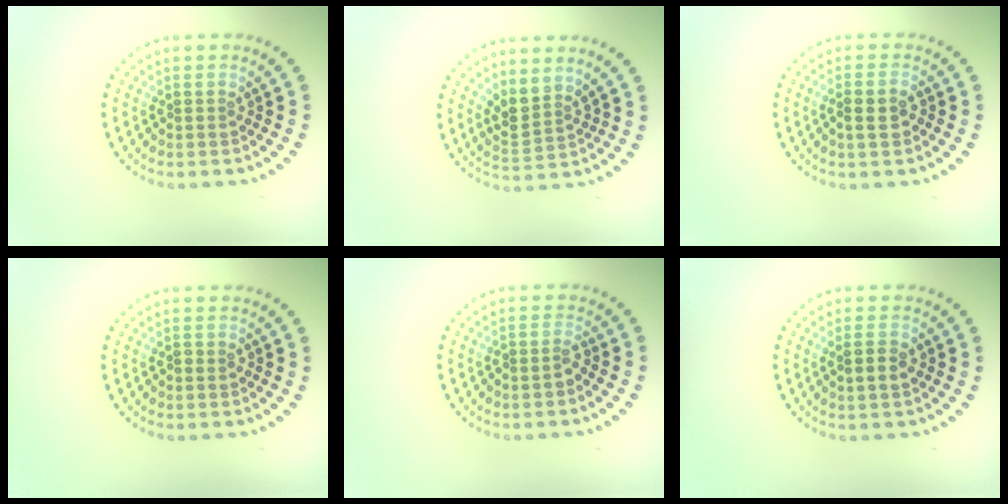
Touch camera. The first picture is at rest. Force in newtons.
{"total": 2.7, "press": 2.0, "slide": 1.8}
{"total": 2.3, "press": 2.1, "slide": 0.8}
{"total": 0.7, "press": 0.7, "slide": 0.1}
{"total": 1.3, "press": 1.1, "slide": 0.7}
{"total": 2.0, "press": 2.0, "slide": 0.4}